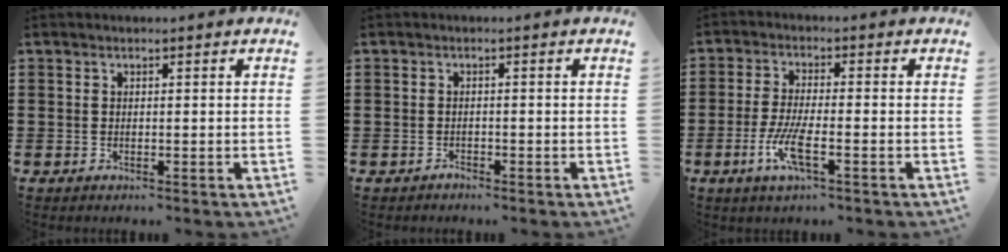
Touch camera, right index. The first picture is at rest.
{"total": 1.0, "force": [-0.9, 0.4, 0.0], "torque": [-0.003, 0.003, -0.021]}
{"total": 6.2, "force": [-2.7, 1.4, 5.4], "torque": [-0.120, -0.012, -0.054]}